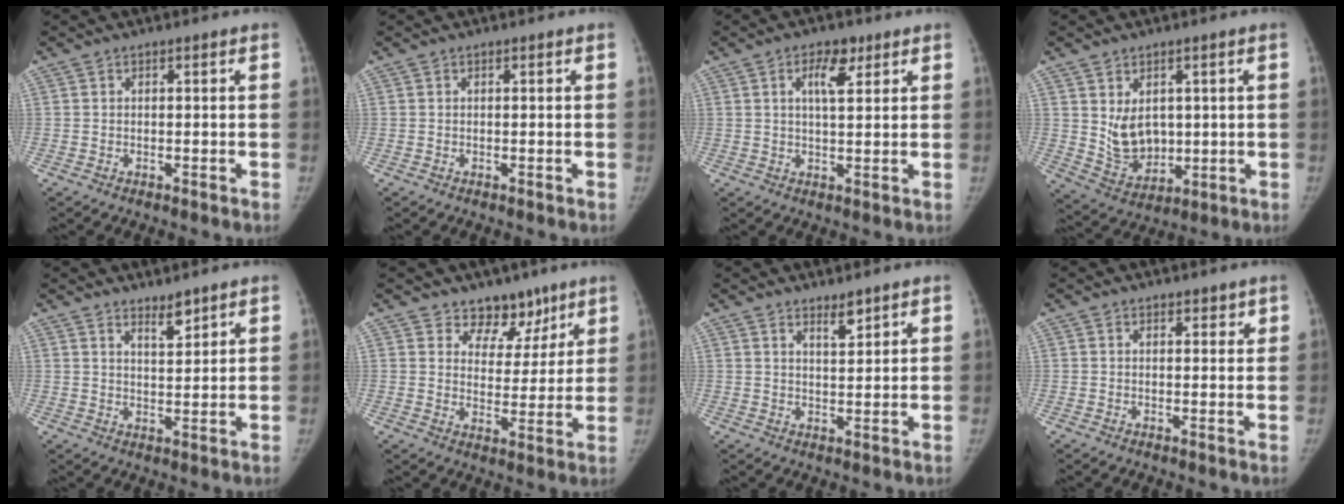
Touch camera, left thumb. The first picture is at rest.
{"total": 0.0}
{"total": 5.4, "force": [2.5, 2.3, 4.2], "torque": [-0.059, -0.011, 0.040]}
{"total": 8.6, "force": [1.6, 6.3, 5.7], "torque": [-0.068, -0.023, 0.051]}
{"total": 3.6, "force": [3.0, 0.8, 1.8], "torque": [-0.021, -0.029, 0.052]}
{"total": 8.4, "force": [6.1, 5.3, 2.1], "torque": [0.019, -0.039, 0.098]}
{"total": 3.0, "force": [2.4, 0.7, 1.7], "torque": [-0.021, -0.024, 0.044]}
{"total": 2.2, "force": [1.7, 1.0, 0.9], "torque": [0.002, -0.008, 0.019]}